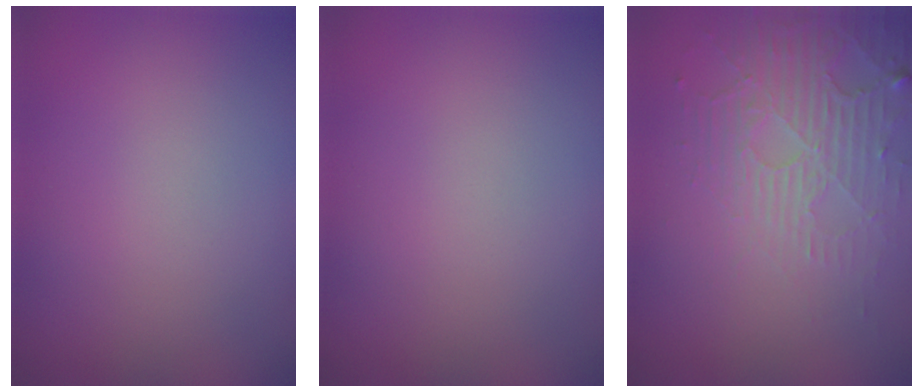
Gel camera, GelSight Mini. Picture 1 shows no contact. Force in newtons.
{"total": 0.0}
{"total": 5.3, "press": 3.3, "slide": 4.1}